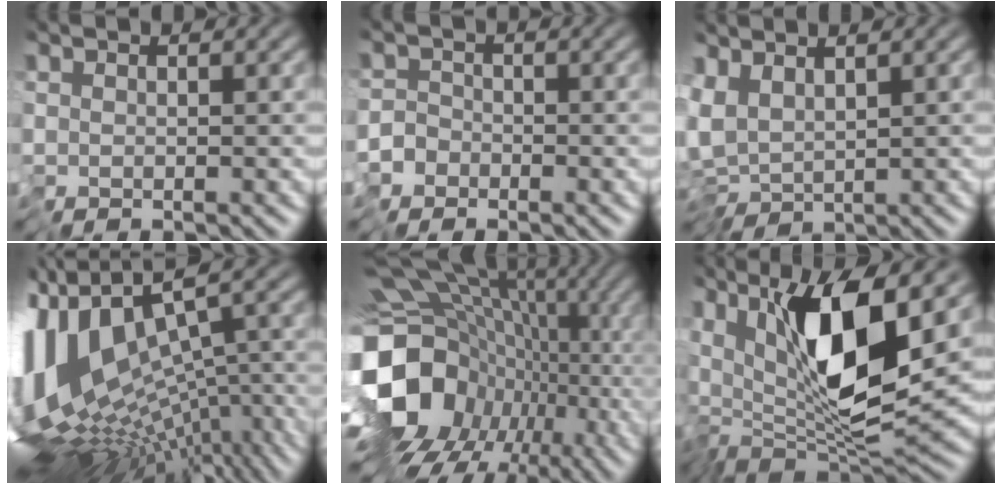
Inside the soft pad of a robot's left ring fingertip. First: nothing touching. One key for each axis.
{"total": 4.0, "fx": -3.1, "fy": 2.5, "fz": 0.0, "tx": 0.030, "ty": -0.002, "tz": -0.064}
{"total": 4.6, "fx": 0.0, "fy": 2.8, "fz": 3.6, "tx": -0.080, "ty": -0.005, "tz": 0.003}
{"total": 15.0, "fx": -2.3, "fy": 7.3, "fz": 12.9, "tx": -0.261, "ty": -0.009, "tz": -0.007}
{"total": 18.1, "fx": -3.5, "fy": 14.2, "fz": 10.7, "tx": -0.201, "ty": 0.003, "tz": -0.041}
{"total": 11.2, "fx": 2.0, "fy": 3.1, "fz": 10.5, "tx": -0.189, "ty": -0.005, "tz": 0.034}